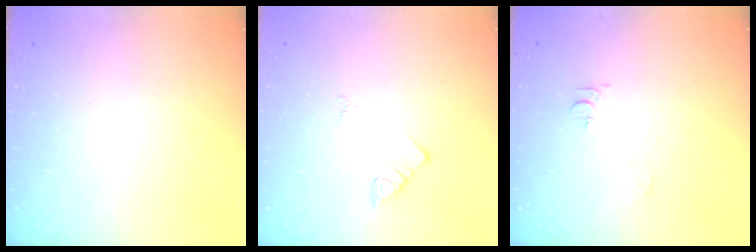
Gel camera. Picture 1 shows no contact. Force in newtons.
{"total": 2.3, "press": 2.3, "slide": 0.4}
{"total": 6.7, "press": 6.7, "slide": 0.8}